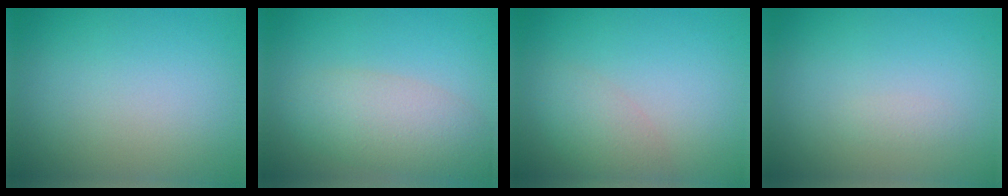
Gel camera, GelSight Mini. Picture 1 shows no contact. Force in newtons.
{"total": 5.2, "press": 5.2, "slide": 0.3}
{"total": 2.7, "press": 2.7, "slide": 0.2}
{"total": 0.6, "press": 0.6, "slide": 0.0}